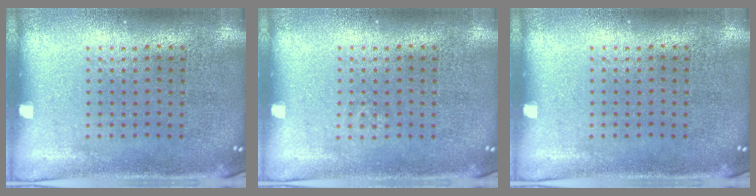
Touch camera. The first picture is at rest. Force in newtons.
{"total": 0.7, "press": 0.7, "slide": 0.1}
{"total": 0.0}